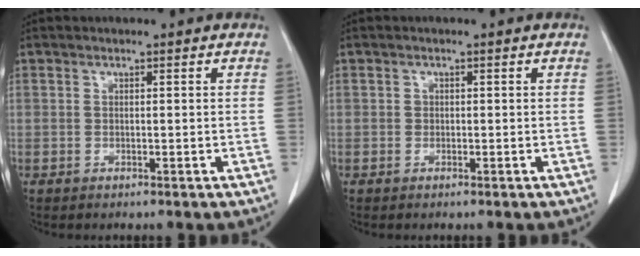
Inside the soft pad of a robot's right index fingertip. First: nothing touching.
{"total": 0.7, "force": [0.1, 0.7, 0.2], "torque": [0.001, 0.002, 0.000]}